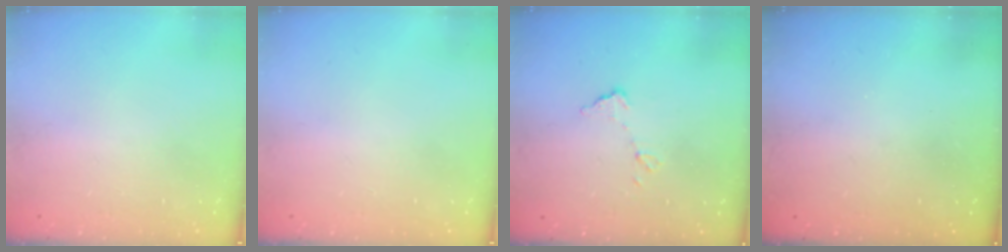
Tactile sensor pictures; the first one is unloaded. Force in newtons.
{"total": 0.0}
{"total": 6.3, "press": 6.3, "slide": 0.4}
{"total": 3.2, "press": 3.2, "slide": 0.1}